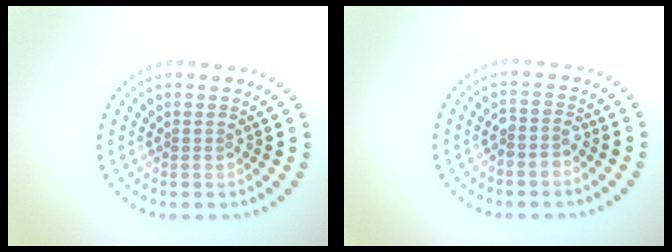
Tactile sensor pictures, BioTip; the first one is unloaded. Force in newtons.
{"total": 1.8, "press": 1.5, "slide": 0.9}